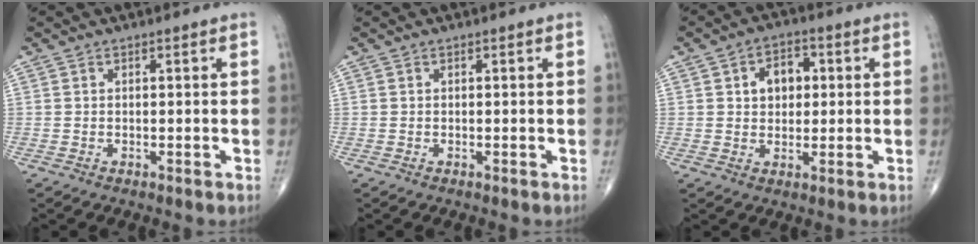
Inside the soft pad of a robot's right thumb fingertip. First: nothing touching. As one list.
[{"total": 0.0}, {"total": 6.5, "force": [1.4, 4.7, 4.4], "torque": [-0.040, 0.007, 0.017]}]